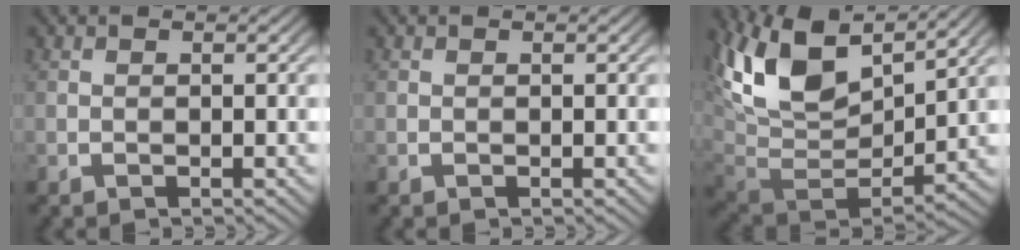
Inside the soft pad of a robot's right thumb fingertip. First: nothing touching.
{"total": 0.0}
{"total": 12.2, "force": [3.3, 7.5, 9.0], "torque": [-0.212, -0.030, 0.073]}